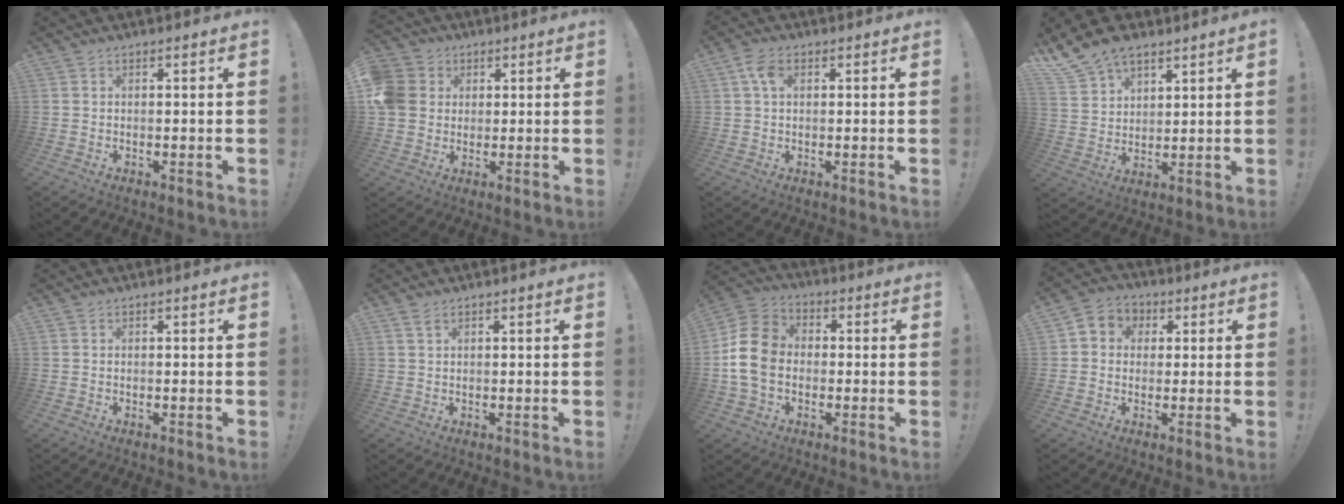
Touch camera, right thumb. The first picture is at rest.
{"total": 9.1, "force": [1.7, 8.2, 3.6], "torque": [-0.077, 0.002, 0.036]}
{"total": 4.8, "force": [1.5, 2.6, 3.7], "torque": [-0.067, 0.005, 0.027]}
{"total": 9.5, "force": [7.4, 4.6, 3.6], "torque": [-0.079, -0.038, 0.149]}
{"total": 0.0}
{"total": 1.6, "force": [0.9, 0.4, 1.2], "torque": [-0.018, -0.002, 0.016]}
{"total": 13.6, "force": [-1.4, 10.6, 8.3], "torque": [-0.152, 0.030, -0.020]}
{"total": 5.7, "force": [-0.4, 5.3, 1.9], "torque": [-0.025, 0.013, -0.003]}